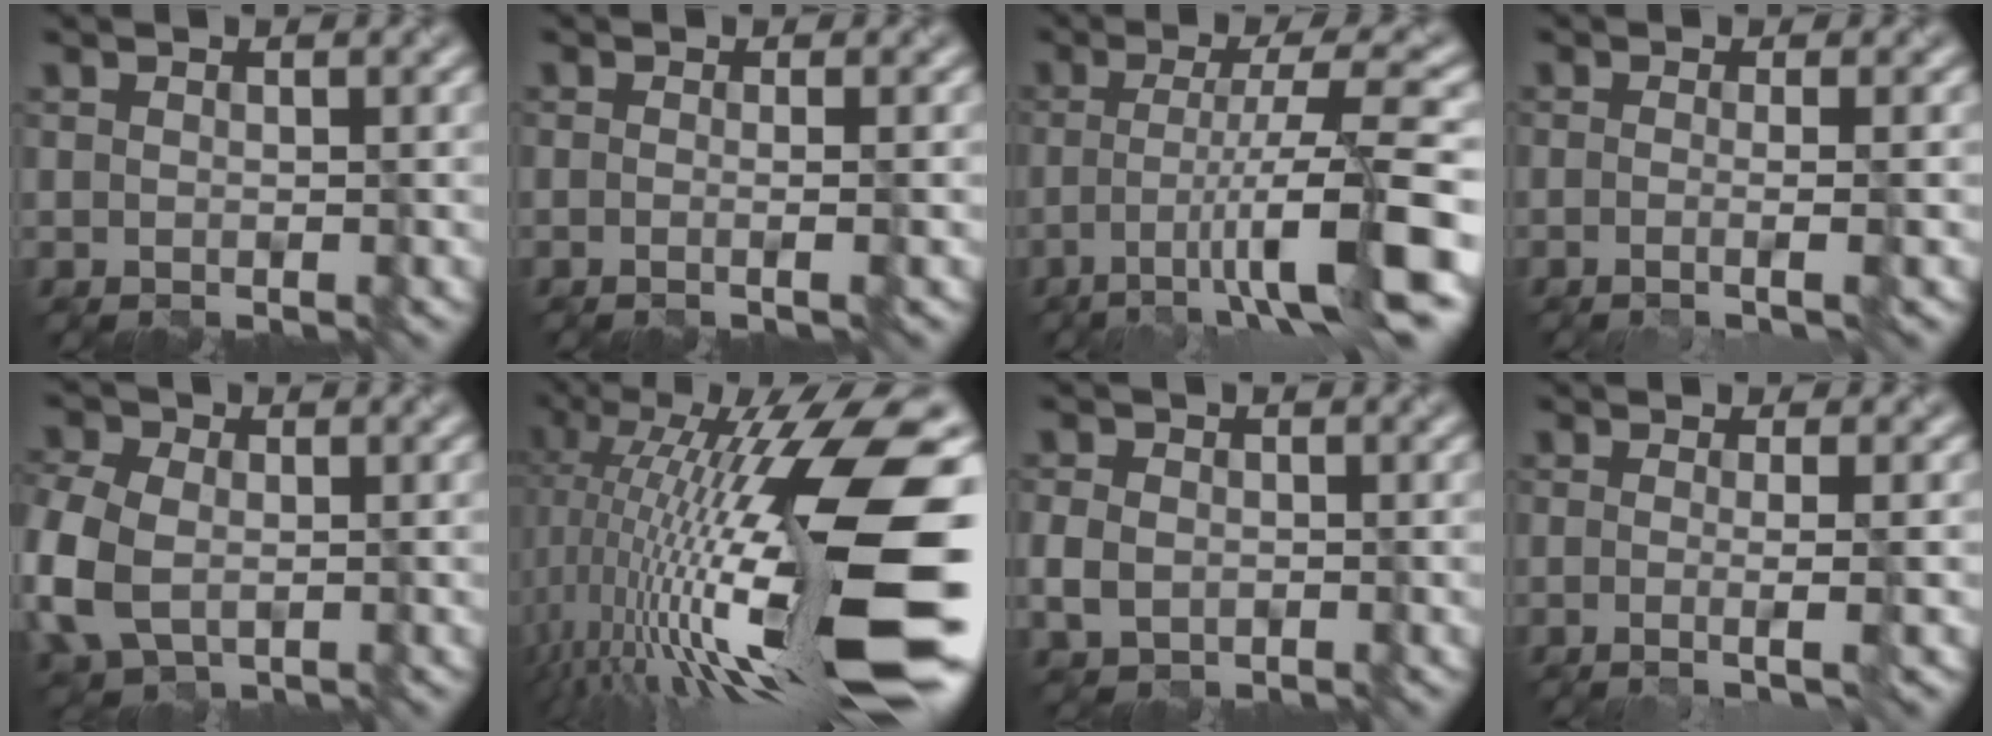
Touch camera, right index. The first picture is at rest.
{"total": 2.6, "force": [0.0, 1.3, 2.2], "torque": [-0.001, 0.002, -0.026]}
{"total": 8.9, "force": [-2.9, 1.0, 8.4], "torque": [-0.124, 0.005, -0.052]}
{"total": 3.2, "force": [-0.3, 1.5, 2.9], "torque": [-0.006, 0.002, -0.028]}
{"total": 8.5, "force": [-1.4, 6.3, 5.5], "torque": [-0.162, -0.015, -0.023]}
{"total": 18.0, "force": [-1.2, 4.6, 17.4], "torque": [-0.302, 0.017, -0.029]}
{"total": 2.6, "force": [-0.6, 2.1, 1.3], "torque": [-0.030, -0.005, -0.010]}
{"total": 3.1, "force": [-0.4, 1.0, 2.8], "torque": [-0.026, 0.000, -0.021]}